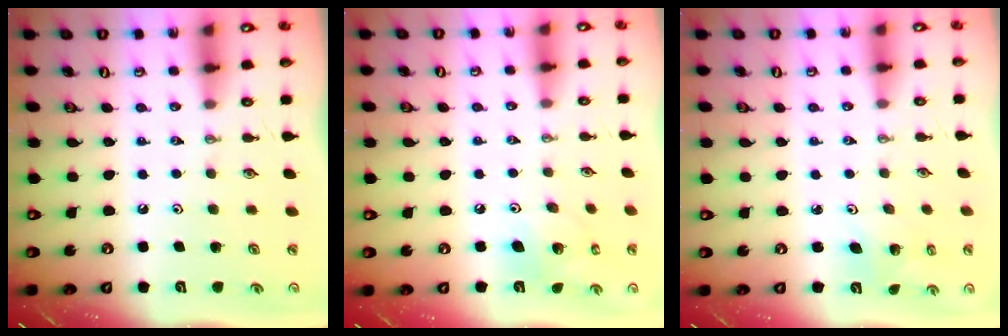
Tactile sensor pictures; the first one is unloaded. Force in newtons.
{"total": 9.5, "press": 9.5, "slide": 0.7}
{"total": 2.7, "press": 2.7, "slide": 0.2}